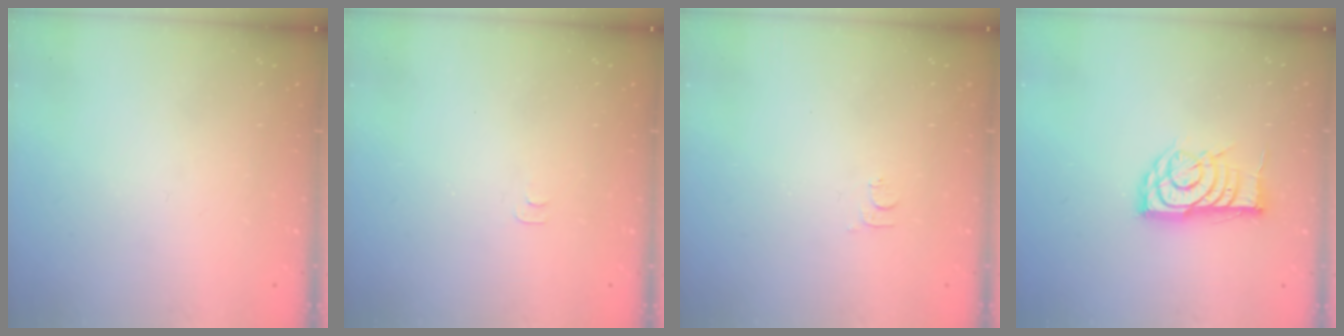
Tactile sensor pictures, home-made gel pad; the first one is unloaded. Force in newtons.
{"total": 3.0, "press": 3.0, "slide": 0.3}
{"total": 5.2, "press": 5.1, "slide": 0.5}
{"total": 13.0, "press": 13.0, "slide": 0.8}